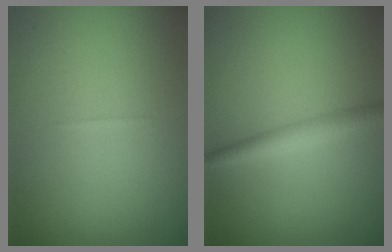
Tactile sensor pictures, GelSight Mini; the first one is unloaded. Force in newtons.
{"total": 2.5, "press": 2.5, "slide": 0.0}